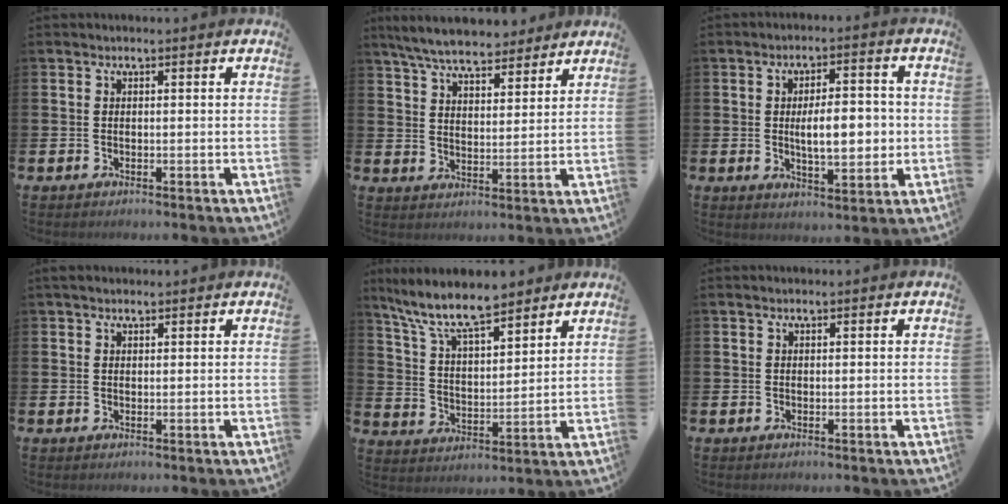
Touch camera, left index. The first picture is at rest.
{"total": 7.7, "force": [7.1, 1.6, 2.3], "torque": [-0.061, -0.032, 0.128]}
{"total": 7.3, "force": [-0.4, 3.2, 6.6], "torque": [-0.088, -0.002, -0.014]}
{"total": 1.6, "force": [1.4, 0.4, 0.5], "torque": [0.005, -0.001, 0.023]}
{"total": 9.8, "force": [8.5, 2.2, 4.2], "torque": [-0.116, -0.038, 0.153]}
{"total": 0.6, "force": [0.5, 0.1, 0.2], "torque": [0.000, 0.001, 0.008]}